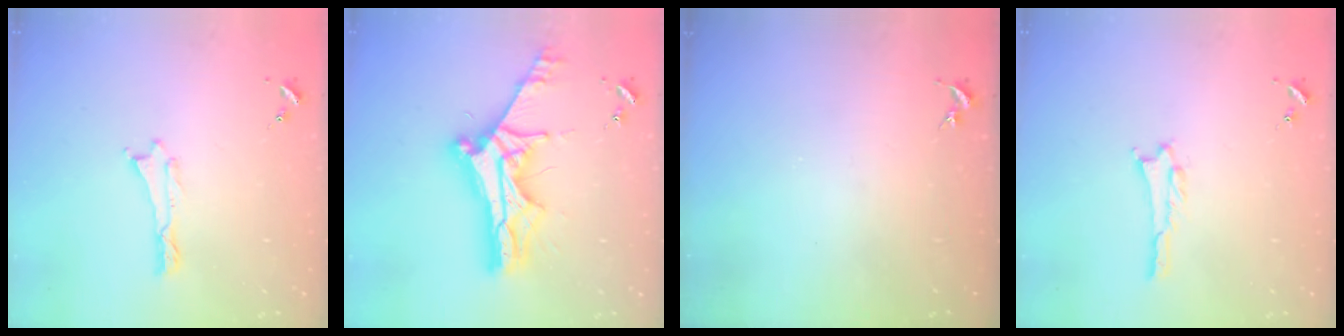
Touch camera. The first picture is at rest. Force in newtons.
{"total": 12.0, "press": 11.9, "slide": 1.1}
{"total": 0.0}
{"total": 0.6, "press": 0.6, "slide": 0.1}